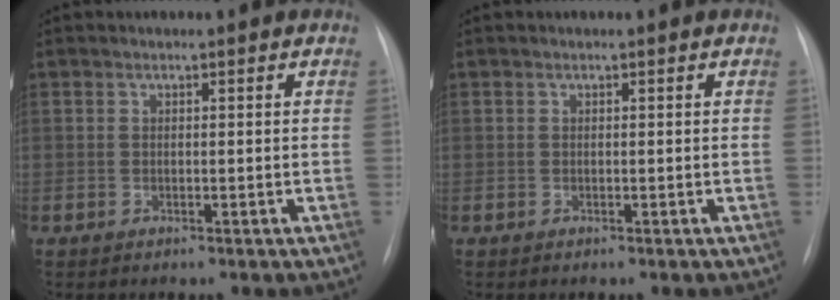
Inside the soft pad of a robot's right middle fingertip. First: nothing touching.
{"total": 0.0}